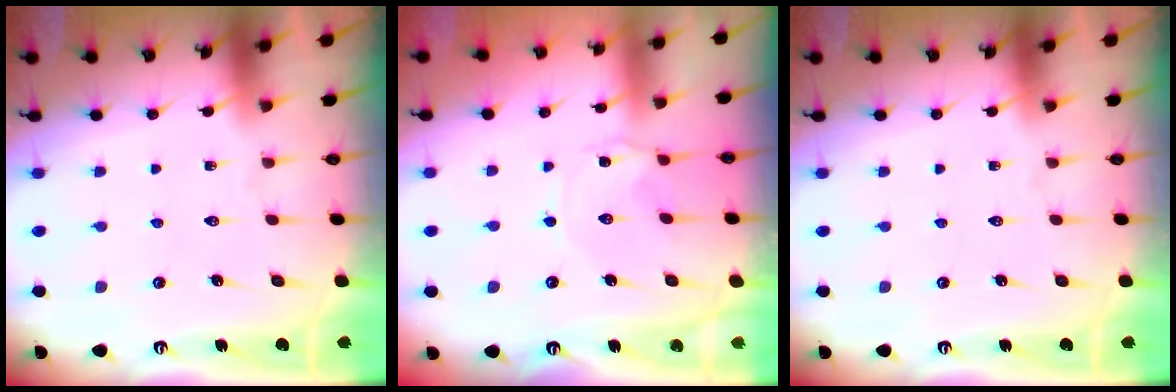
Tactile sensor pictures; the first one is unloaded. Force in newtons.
{"total": 3.0, "press": 2.9, "slide": 0.4}
{"total": 0.0}